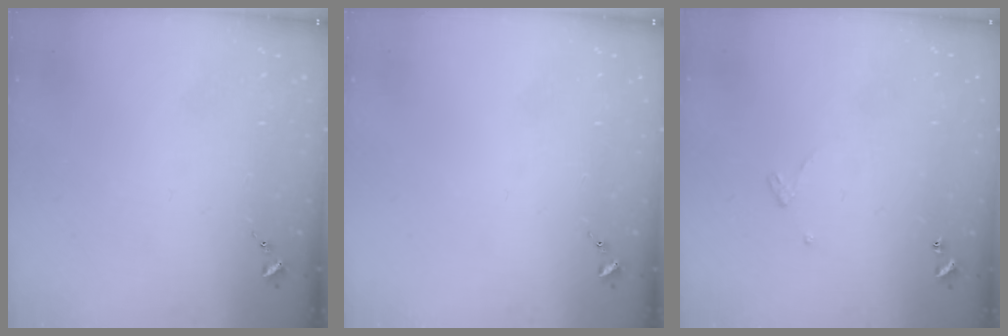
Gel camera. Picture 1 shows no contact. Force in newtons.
{"total": 0.0}
{"total": 3.2, "press": 3.2, "slide": 0.2}